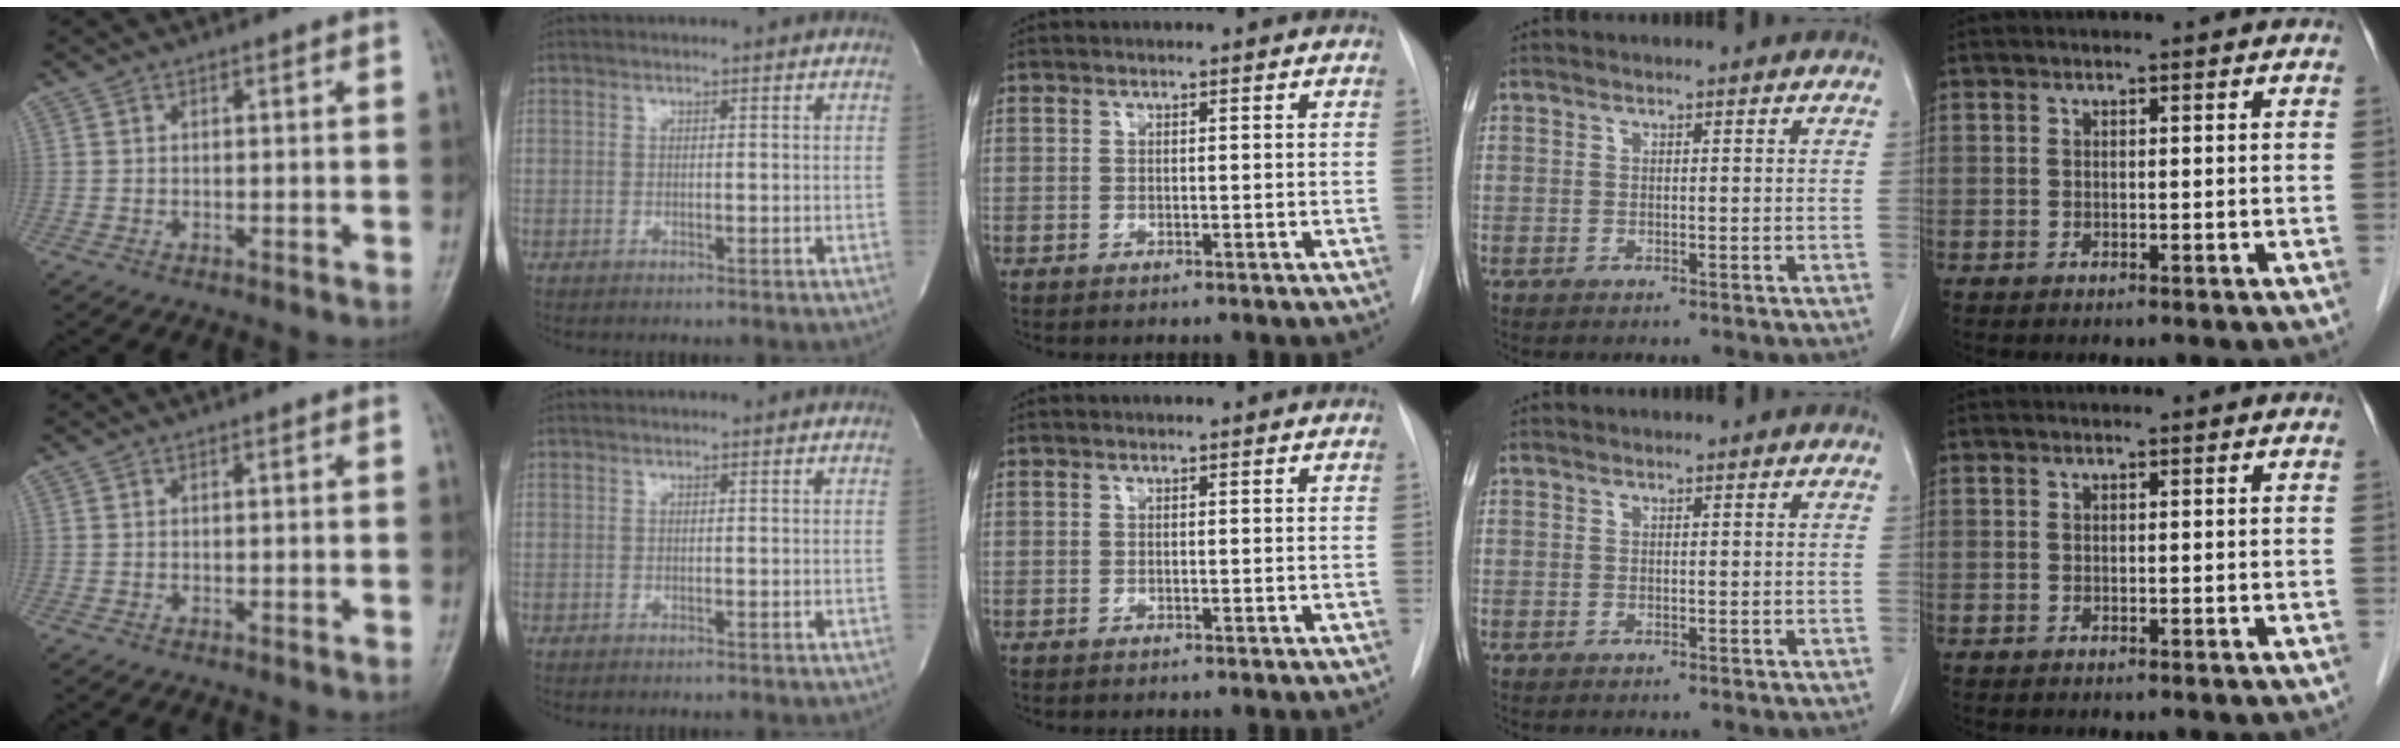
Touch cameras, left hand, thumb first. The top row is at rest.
{}